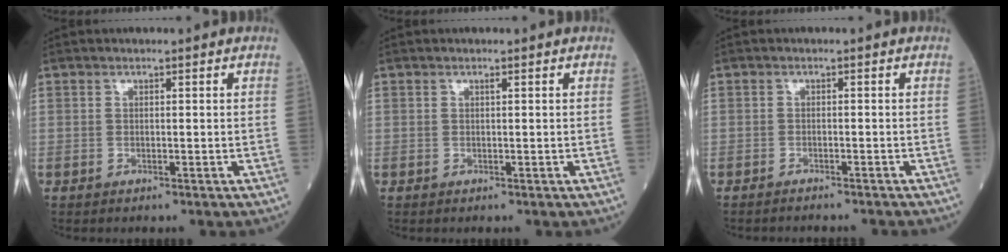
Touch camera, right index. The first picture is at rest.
{"total": 0.0}
{"total": 4.4, "force": [-4.3, 0.5, 1.0], "torque": [-0.011, -0.009, -0.050]}